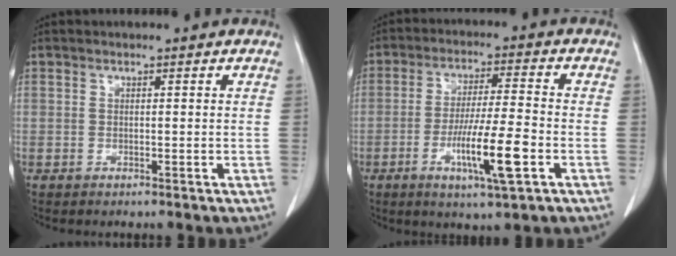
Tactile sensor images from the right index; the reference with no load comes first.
{"total": 10.5, "force": [-3.8, 0.4, 9.8], "torque": [-0.177, -0.012, -0.065]}